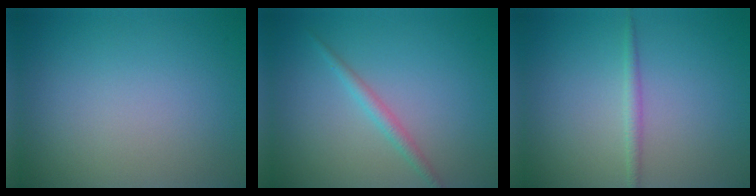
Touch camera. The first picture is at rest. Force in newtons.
{"total": 1.6, "press": 1.6, "slide": 0.0}
{"total": 1.2, "press": 1.2, "slide": 0.1}